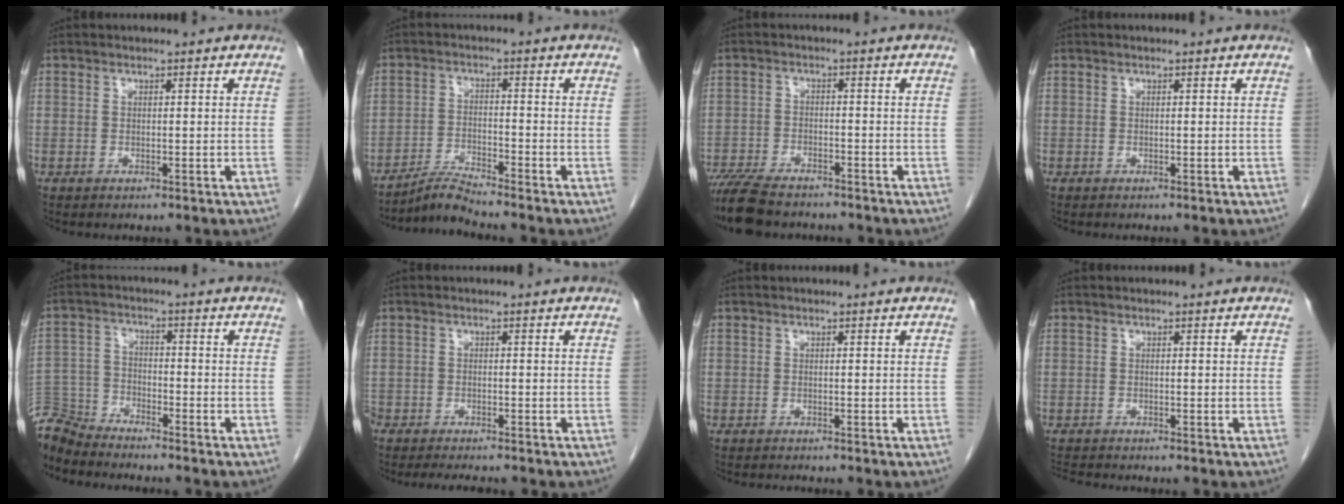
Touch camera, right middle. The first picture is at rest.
{"total": 4.4, "force": [-4.1, -1.2, 0.6], "torque": [-0.017, -0.018, -0.080]}
{"total": 9.3, "force": [-8.0, 2.5, 4.0], "torque": [-0.070, -0.015, -0.132]}
{"total": 0.0}
{"total": 7.1, "force": [-7.1, 0.4, 0.0], "torque": [-0.005, 0.000, -0.143]}
{"total": 5.5, "force": [-4.9, 1.0, 2.1], "torque": [-0.027, -0.012, -0.078]}
{"total": 1.0, "force": [-1.0, -0.2, 0.1], "torque": [-0.004, -0.003, -0.016]}
{"total": 2.1, "force": [-2.1, -0.1, 0.3], "torque": [-0.008, -0.011, -0.037]}